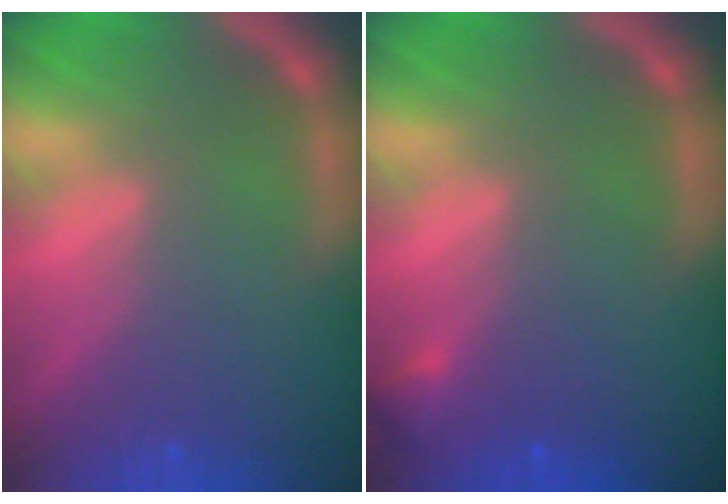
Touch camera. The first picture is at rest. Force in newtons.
{"total": 0.9}